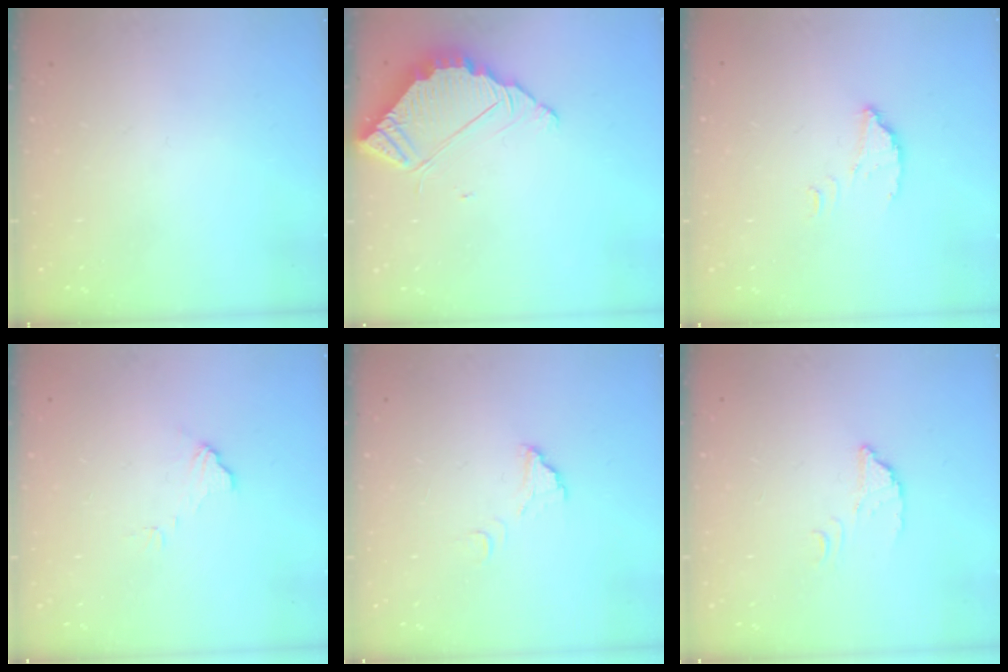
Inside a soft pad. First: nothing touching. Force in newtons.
{"total": 5.5, "press": 5.5, "slide": 0.1}
{"total": 2.5, "press": 2.5, "slide": 0.0}
{"total": 4.5, "press": 4.5, "slide": 0.4}
{"total": 6.0, "press": 6.0, "slide": 0.6}
{"total": 2.4, "press": 2.4, "slide": 0.1}